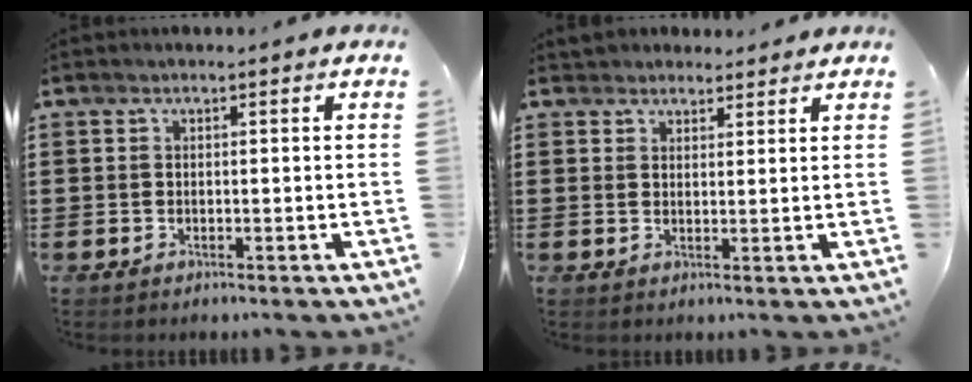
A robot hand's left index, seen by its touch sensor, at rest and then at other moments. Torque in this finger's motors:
{"motor_torque": [0.86, -0.17, 0.14, 0.03]}